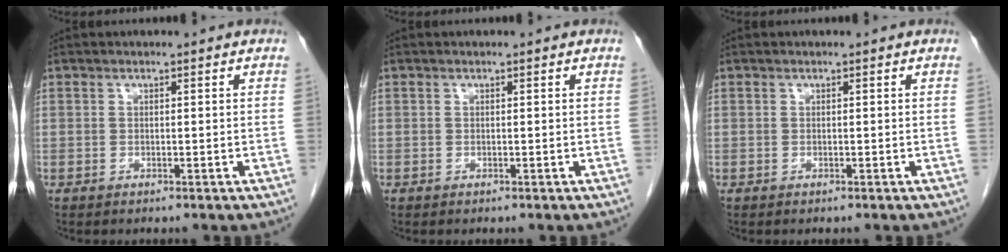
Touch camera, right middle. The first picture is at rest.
{"total": 0.0}
{"total": 0.0}